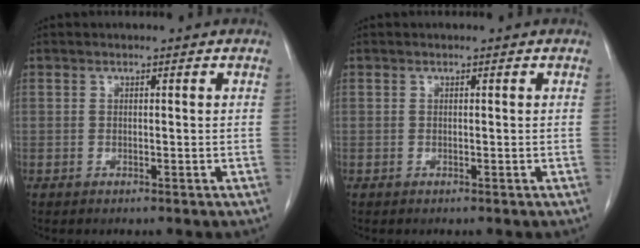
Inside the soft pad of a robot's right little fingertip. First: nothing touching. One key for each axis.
{"total": 0.0}